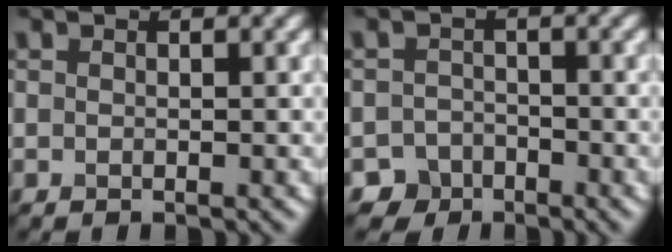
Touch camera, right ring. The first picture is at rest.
{"total": 3.2, "force": [-2.4, 2.2, 0.0], "torque": [0.022, 0.003, -0.040]}